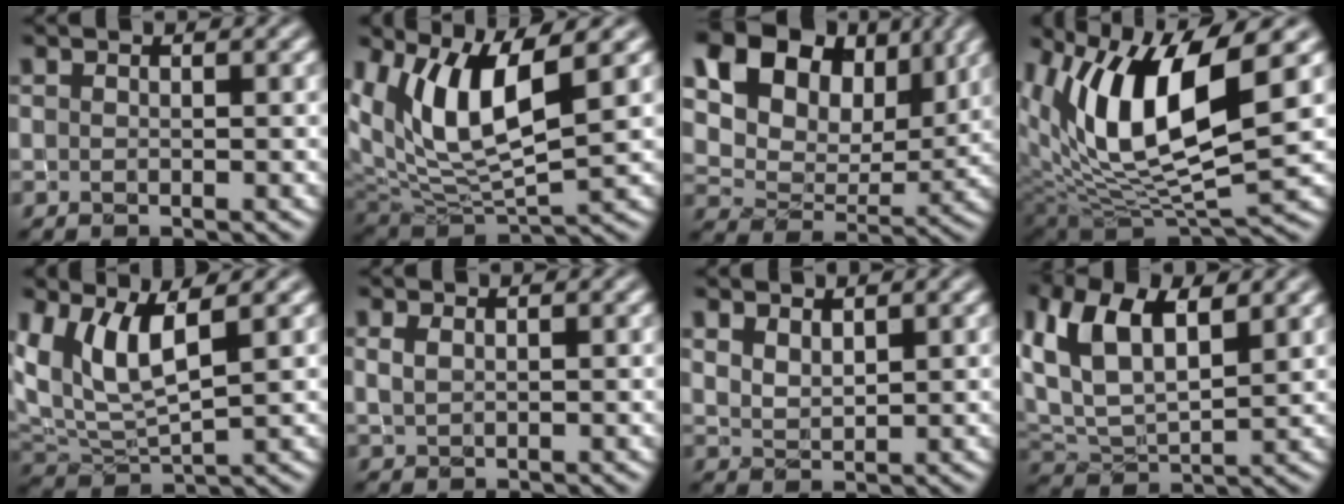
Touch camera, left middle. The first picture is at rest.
{"total": 8.9, "force": [3.7, 3.4, 7.3], "torque": [-0.150, -0.013, 0.070]}
{"total": 16.4, "force": [8.8, 10.7, 8.8], "torque": [-0.181, 0.036, 0.171]}
{"total": 11.3, "force": [4.0, 4.4, 9.6], "torque": [-0.180, -0.009, 0.078]}
{"total": 5.9, "force": [2.6, 2.3, 4.9], "torque": [-0.116, -0.008, 0.054]}
{"total": 1.0, "force": [0.5, 0.5, 0.7], "torque": [-0.021, 0.000, 0.013]}
{"total": 1.9, "force": [1.5, 0.8, 0.9], "torque": [-0.022, -0.003, 0.034]}
{"total": 8.3, "force": [3.5, 4.2, 6.3], "torque": [-0.142, 0.012, 0.059]}